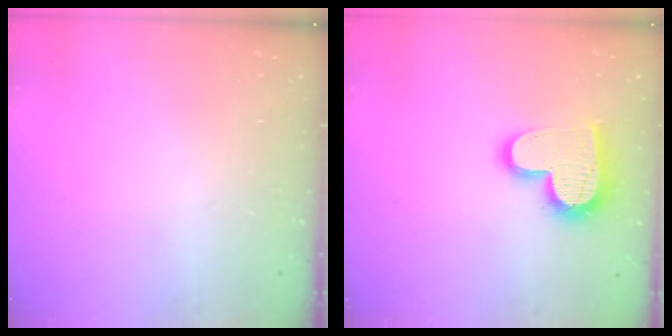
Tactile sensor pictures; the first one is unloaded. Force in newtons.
{"total": 16.1, "press": 16.0, "slide": 1.2}